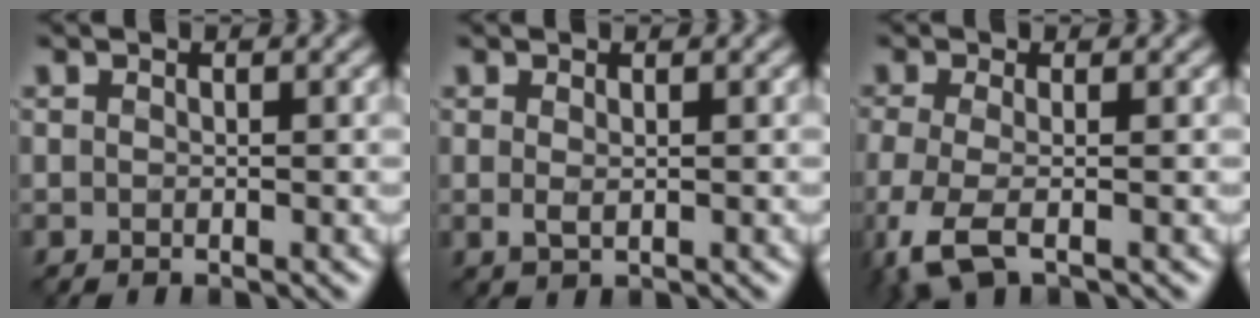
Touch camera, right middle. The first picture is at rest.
{"total": 0.9, "force": [0.2, 0.4, 0.8], "torque": [-0.018, 0.002, 0.002]}
{"total": 4.7, "force": [-2.4, 1.6, 3.7], "torque": [-0.097, -0.009, -0.060]}